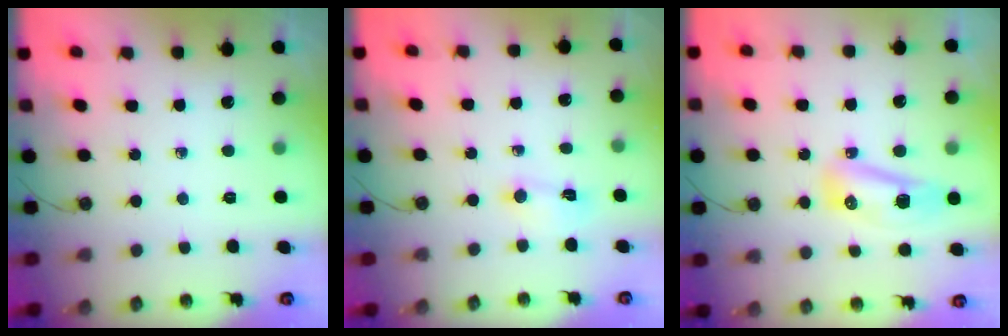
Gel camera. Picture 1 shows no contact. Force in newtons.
{"total": 3.6, "press": 3.6, "slide": 0.5}
{"total": 20.2, "press": 11.9, "slide": 16.3}